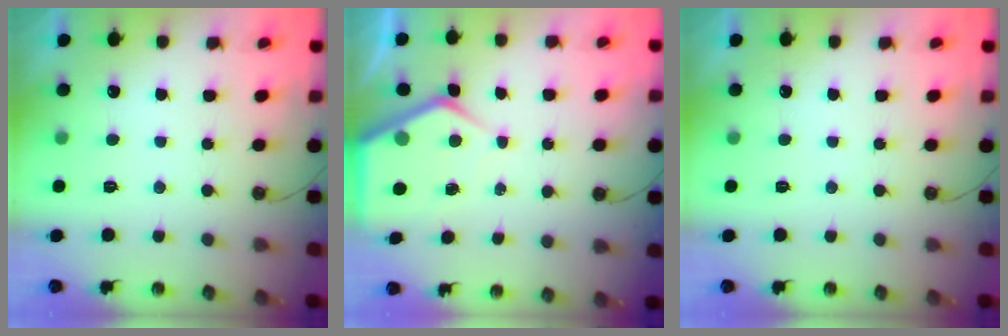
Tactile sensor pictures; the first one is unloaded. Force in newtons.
{"total": 6.5, "press": 6.5, "slide": 0.5}
{"total": 0.0}